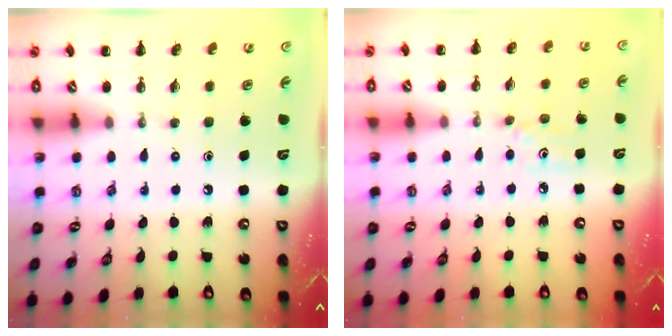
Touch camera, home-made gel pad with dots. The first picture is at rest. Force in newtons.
{"total": 3.0, "press": 2.8, "slide": 1.1}